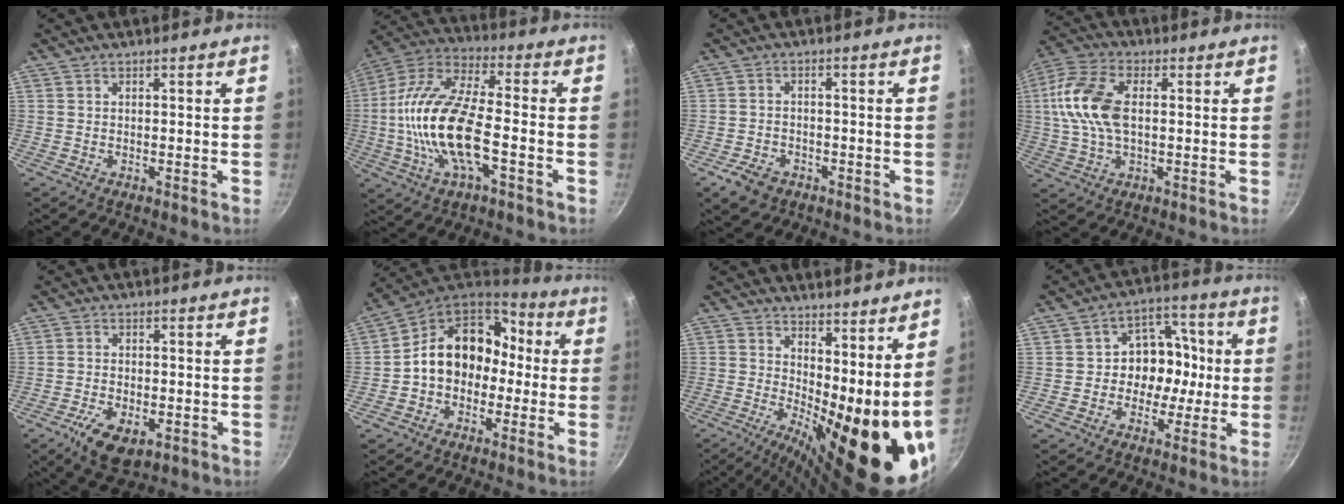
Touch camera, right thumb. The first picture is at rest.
{"total": 19.4, "force": [-3.9, 7.8, 17.3], "torque": [-0.339, 0.032, -0.092]}
{"total": 5.6, "force": [-3.1, 3.9, 2.5], "torque": [-0.045, 0.025, -0.047]}
{"total": 13.0, "force": [1.3, 7.3, 10.7], "torque": [-0.213, 0.019, 0.011]}
{"total": 8.8, "force": [-3.8, 4.7, 6.4], "torque": [-0.109, 0.007, -0.058]}
{"total": 14.8, "force": [-0.9, 12.1, 8.5], "torque": [-0.094, 0.059, -0.032]}
{"total": 20.6, "force": [2.6, 8.0, 18.8], "torque": [-0.227, -0.035, 0.049]}
{"total": 11.2, "force": [-0.9, 9.0, 6.5], "torque": [-0.037, 0.030, -0.026]}